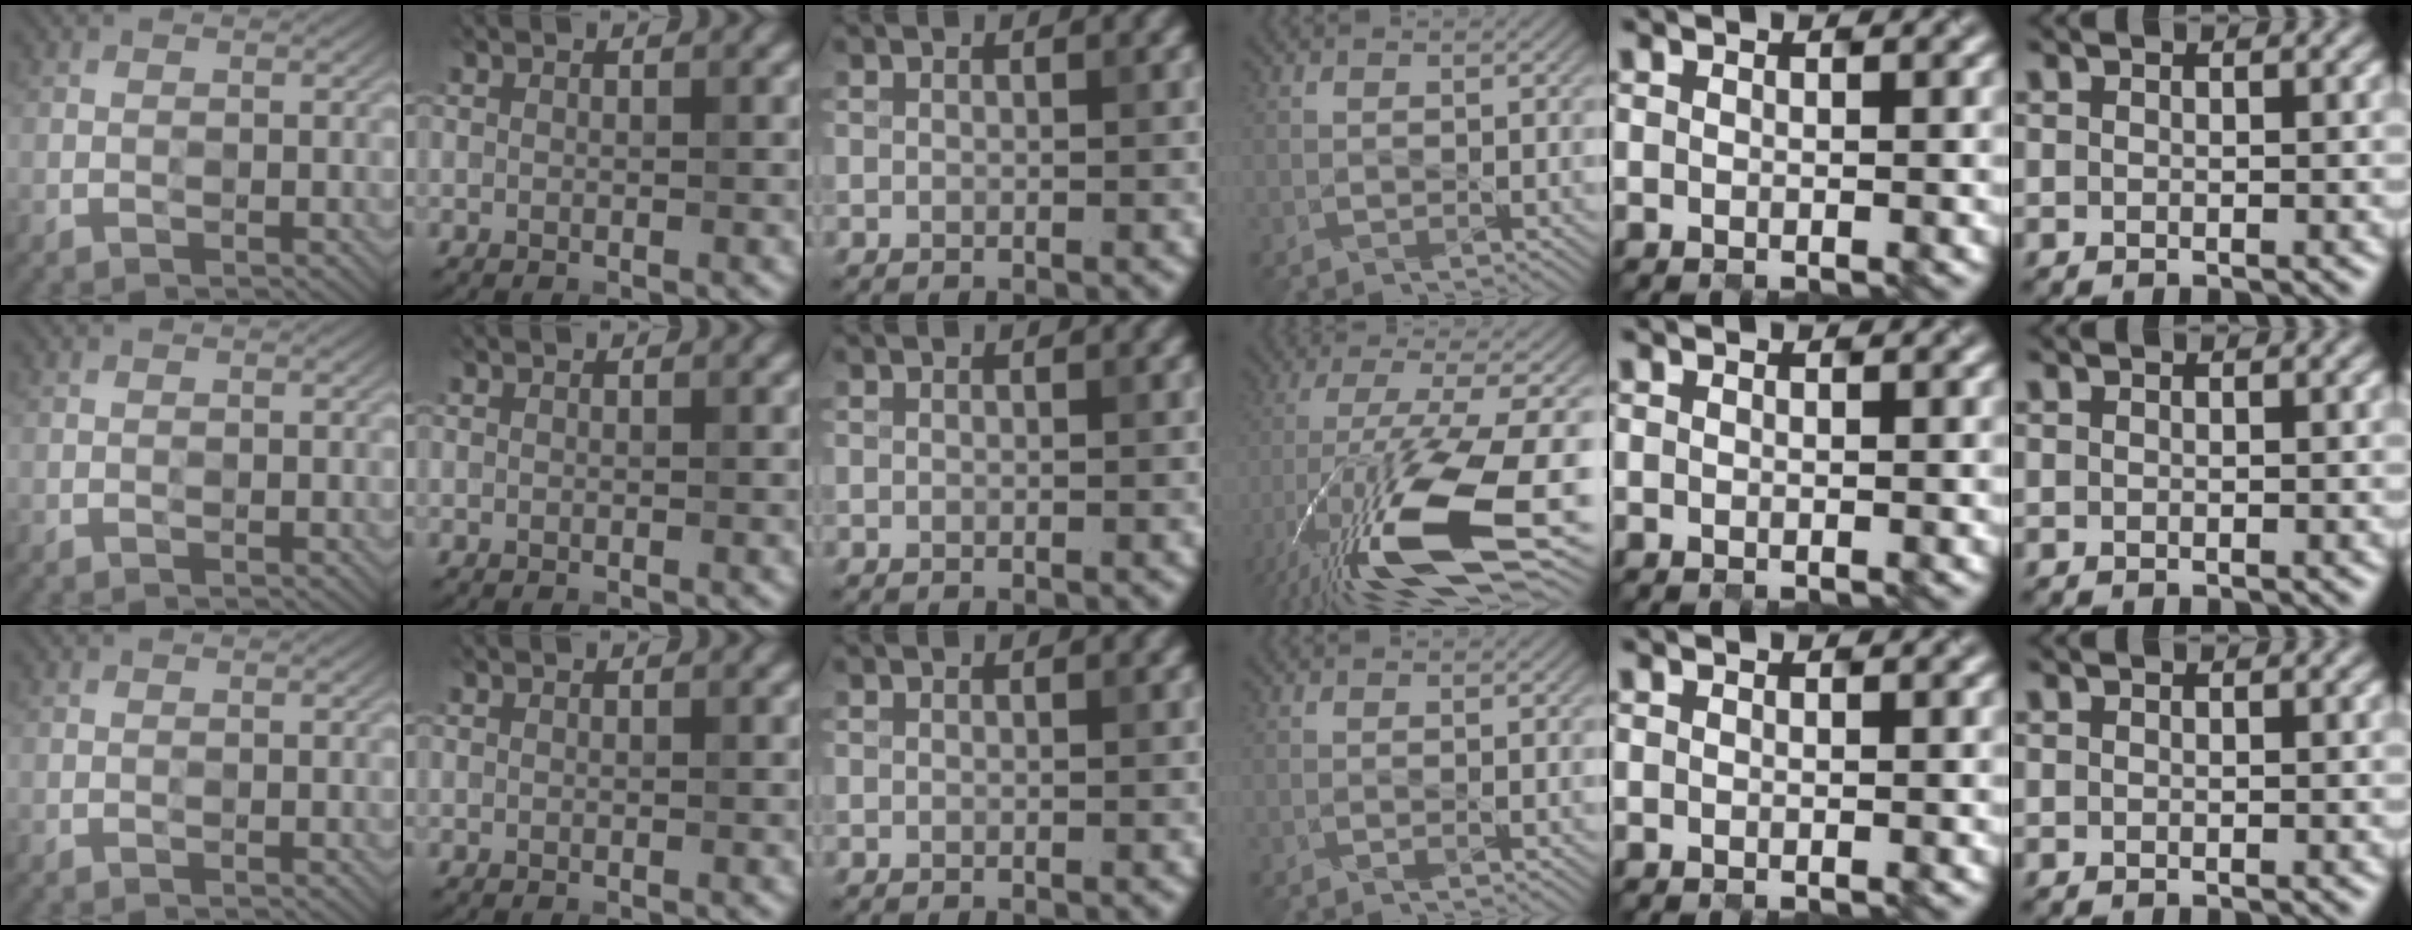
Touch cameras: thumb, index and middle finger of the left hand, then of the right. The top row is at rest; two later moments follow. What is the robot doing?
{"motion": "open", "object": "sandwich press"}